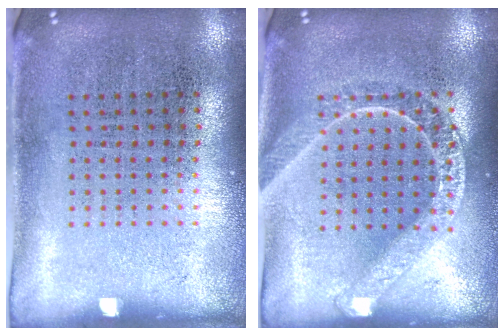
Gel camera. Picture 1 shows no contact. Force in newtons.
{"total": 1.5, "press": 1.5, "slide": 0.2}